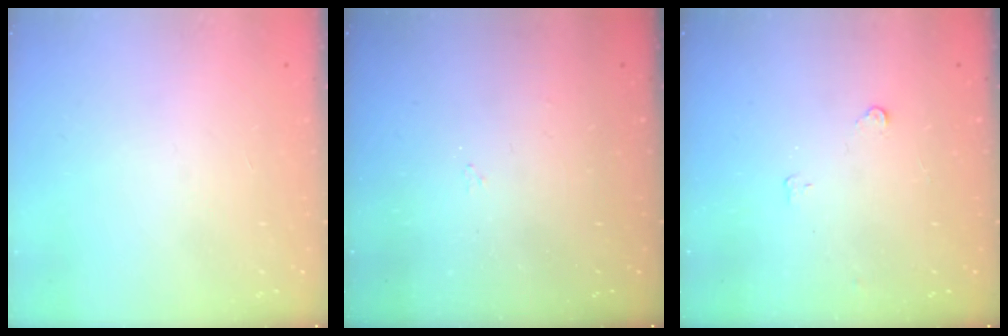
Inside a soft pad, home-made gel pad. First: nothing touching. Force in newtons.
{"total": 2.9, "press": 2.8, "slide": 0.4}
{"total": 3.4, "press": 3.4, "slide": 0.3}